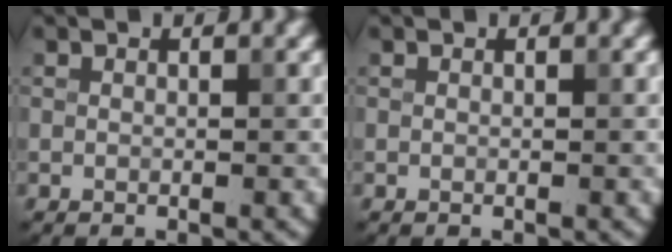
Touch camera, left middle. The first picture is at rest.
{"total": 0.0}